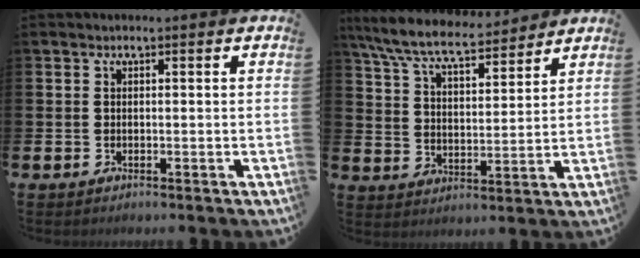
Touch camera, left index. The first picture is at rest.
{"total": 8.4, "force": [7.7, 1.3, 3.1], "torque": [-0.093, -0.041, 0.137]}